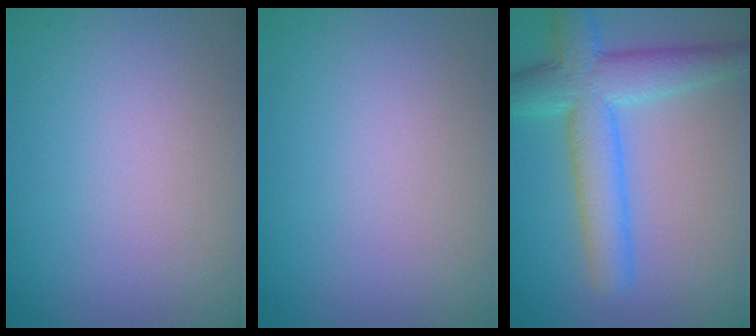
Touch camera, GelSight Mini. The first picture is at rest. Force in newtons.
{"total": 0.0}
{"total": 6.8, "press": 6.8, "slide": 0.2}